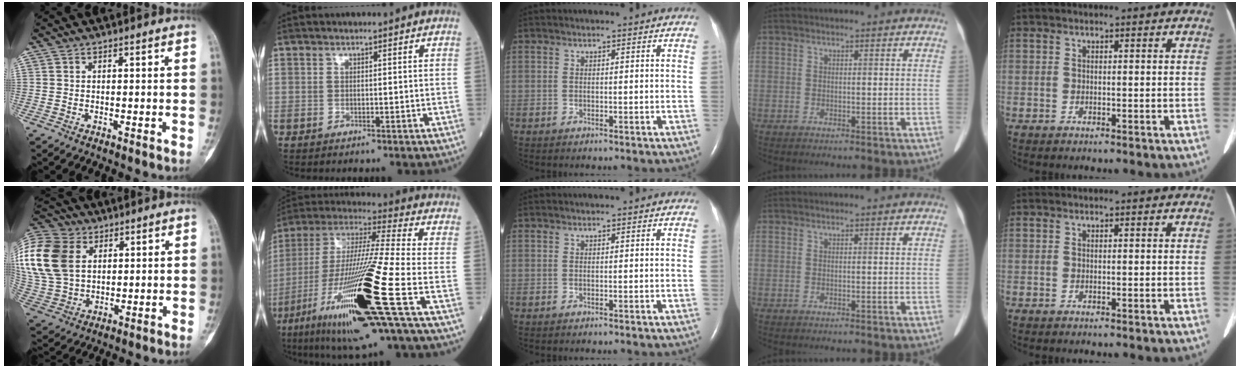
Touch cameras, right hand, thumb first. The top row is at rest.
{"thumb": {"total": 21.4, "force": [6.0, 15.6, 13.4], "torque": [-0.307, 0.014, 0.117]}, "index": {"total": 24.5, "force": [-9.4, 0.4, 22.6], "torque": [-0.441, -0.047, -0.172]}}